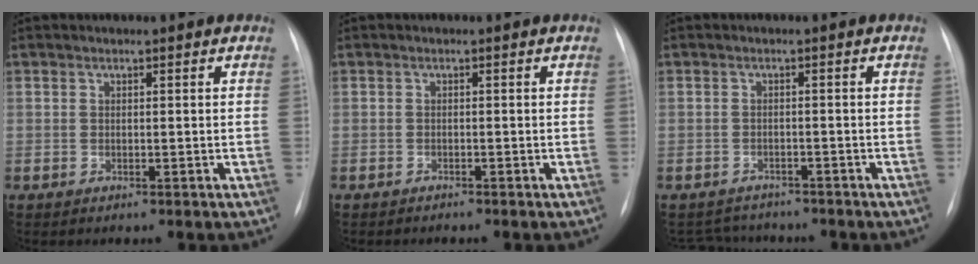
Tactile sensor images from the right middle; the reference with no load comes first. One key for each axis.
{"total": 0.8, "fx": -0.8, "fy": 0.1, "fz": 0.0, "tx": -0.005, "ty": -0.002, "tz": -0.016}
{"total": 4.7, "fx": -4.4, "fy": 1.6, "fz": 0.0, "tx": 0.001, "ty": 0.005, "tz": -0.062}